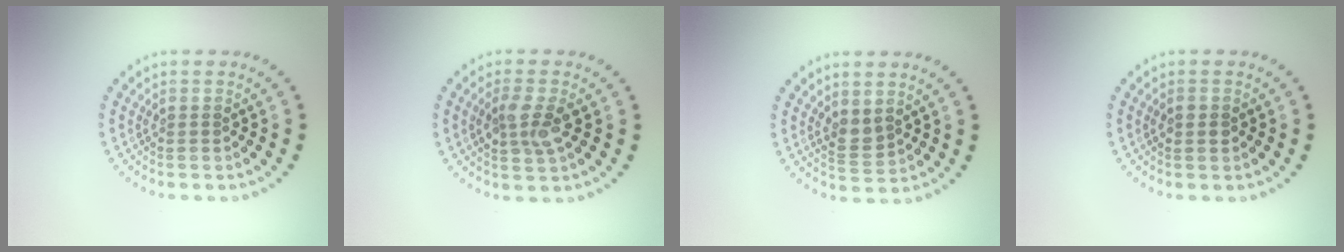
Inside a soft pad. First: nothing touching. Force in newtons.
{"total": 2.8, "press": 2.7, "slide": 0.6}
{"total": 1.8, "press": 1.5, "slide": 0.9}
{"total": 1.4, "press": 1.4, "slide": 0.1}